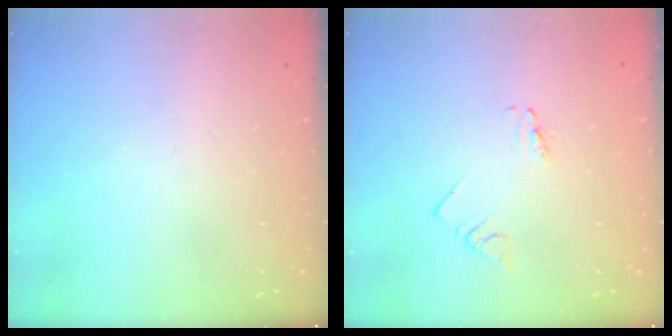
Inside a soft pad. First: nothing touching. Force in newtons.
{"total": 0.8, "press": 0.8, "slide": 0.0}